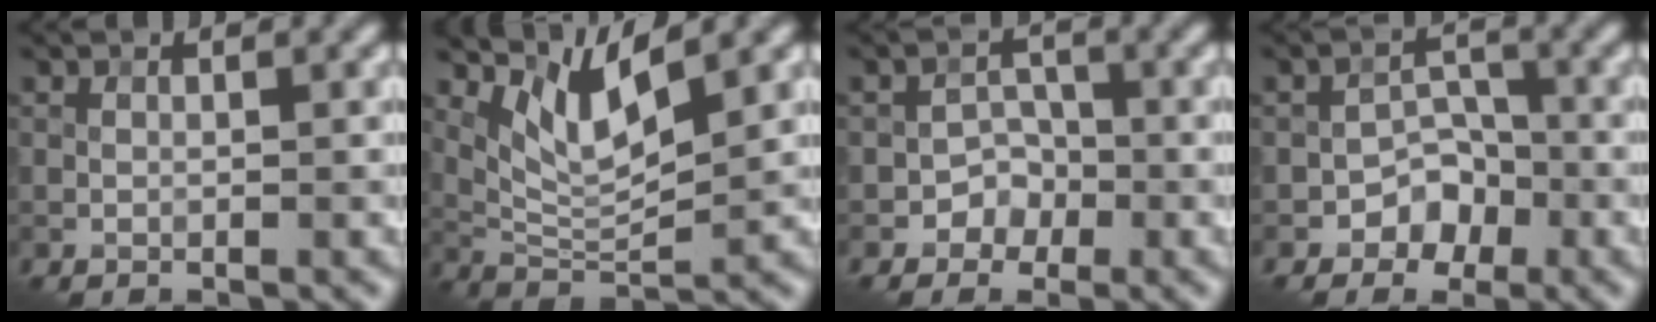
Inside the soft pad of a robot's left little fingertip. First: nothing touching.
{"total": 5.1, "force": [3.0, 1.5, 3.8], "torque": [-0.085, -0.009, 0.064]}
{"total": 2.4, "force": [-1.2, 2.0, 0.4], "torque": [0.013, 0.015, -0.028]}
{"total": 3.3, "force": [-1.8, 2.5, 1.1], "torque": [-0.005, 0.013, -0.032]}